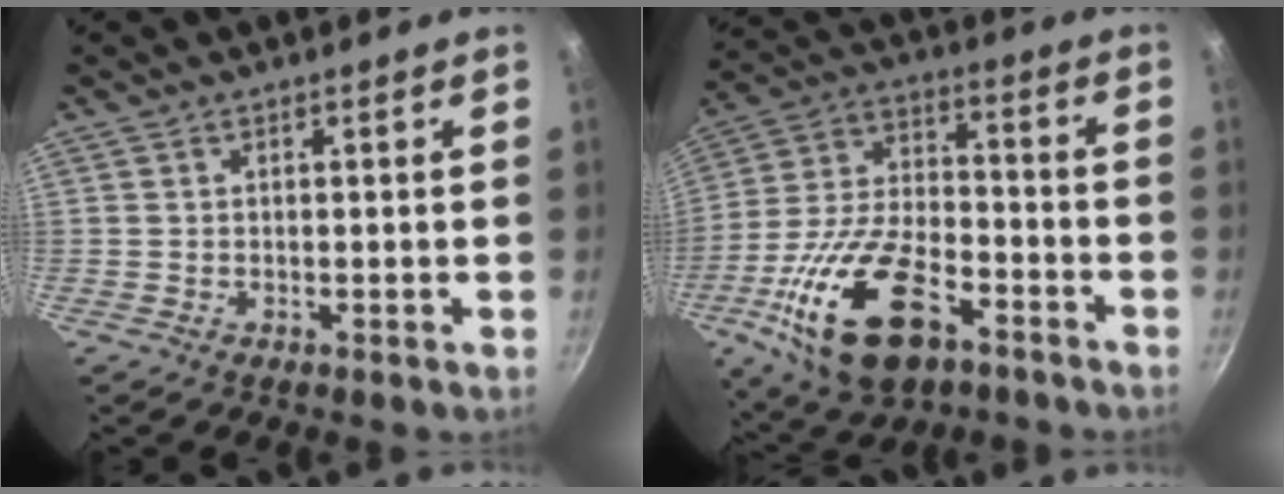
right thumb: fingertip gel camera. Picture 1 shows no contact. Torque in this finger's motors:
{"motor_torque": [2.84, 2.17, 2.20, -0.58, 0.66]}